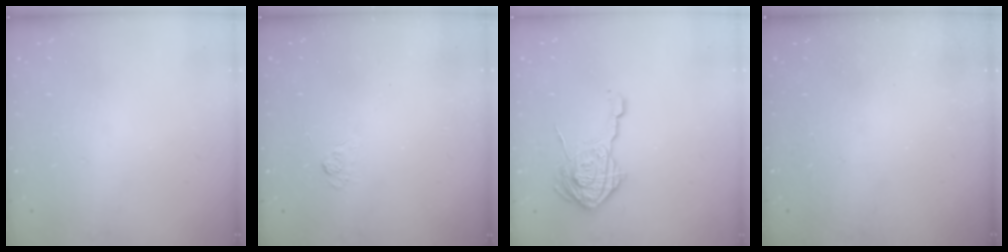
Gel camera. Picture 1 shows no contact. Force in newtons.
{"total": 3.9, "press": 3.6, "slide": 1.5}
{"total": 15.5, "press": 15.4, "slide": 1.2}
{"total": 2.3, "press": 2.2, "slide": 0.8}